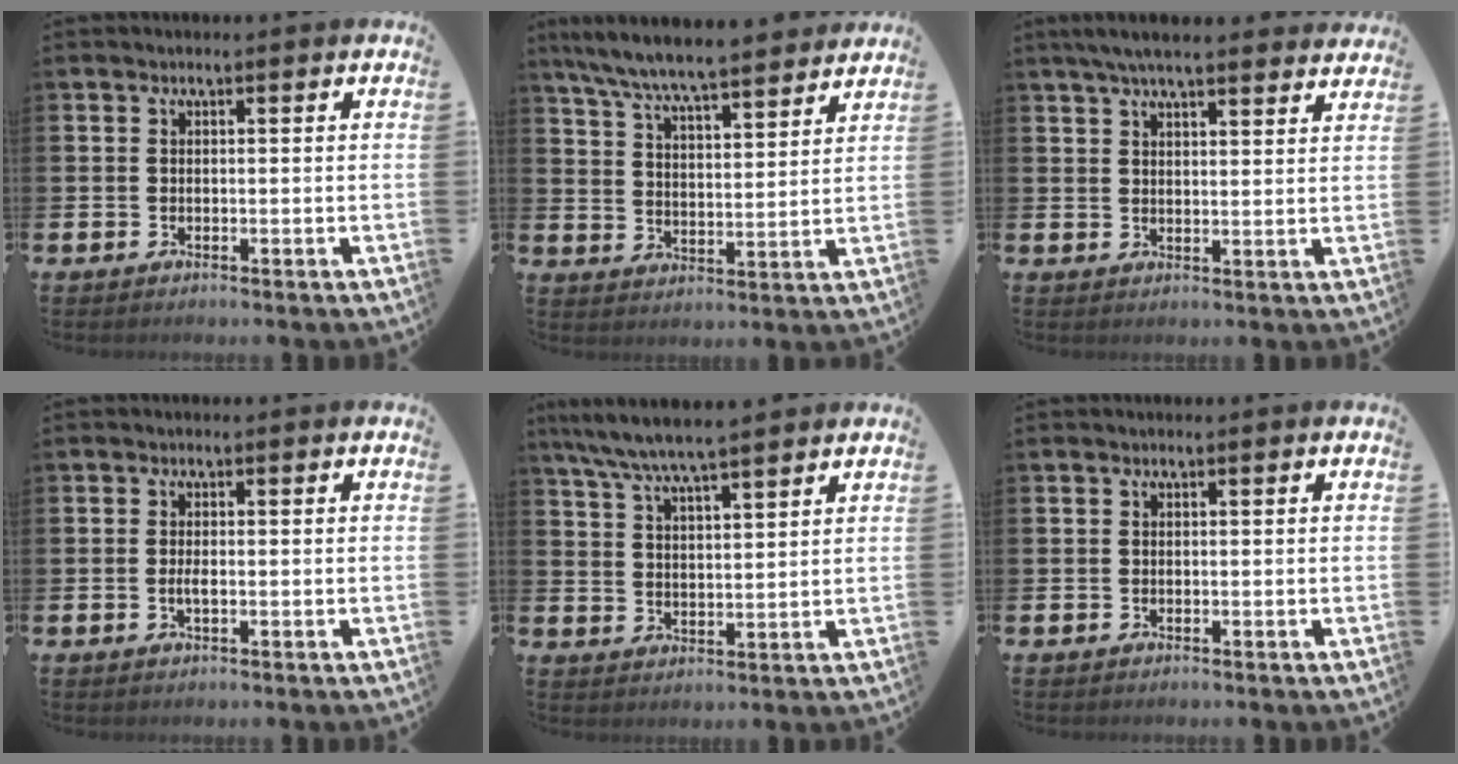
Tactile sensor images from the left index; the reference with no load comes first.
{"total": 7.6, "force": [7.3, 0.2, 2.1], "torque": [-0.071, -0.053, 0.127]}
{"total": 5.4, "force": [5.0, 0.7, 2.0], "torque": [-0.047, -0.013, 0.091]}
{"total": 1.2, "force": [-0.2, 0.4, 1.1], "torque": [-0.027, 0.004, -0.004]}
{"total": 6.7, "force": [6.3, 0.3, 2.4], "torque": [-0.069, -0.024, 0.112]}
{"total": 0.0}